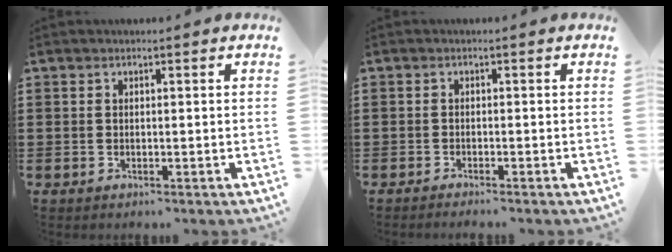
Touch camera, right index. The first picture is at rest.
{"total": 0.9, "force": [-0.9, -0.1, 0.1], "torque": [-0.004, 0.000, -0.018]}